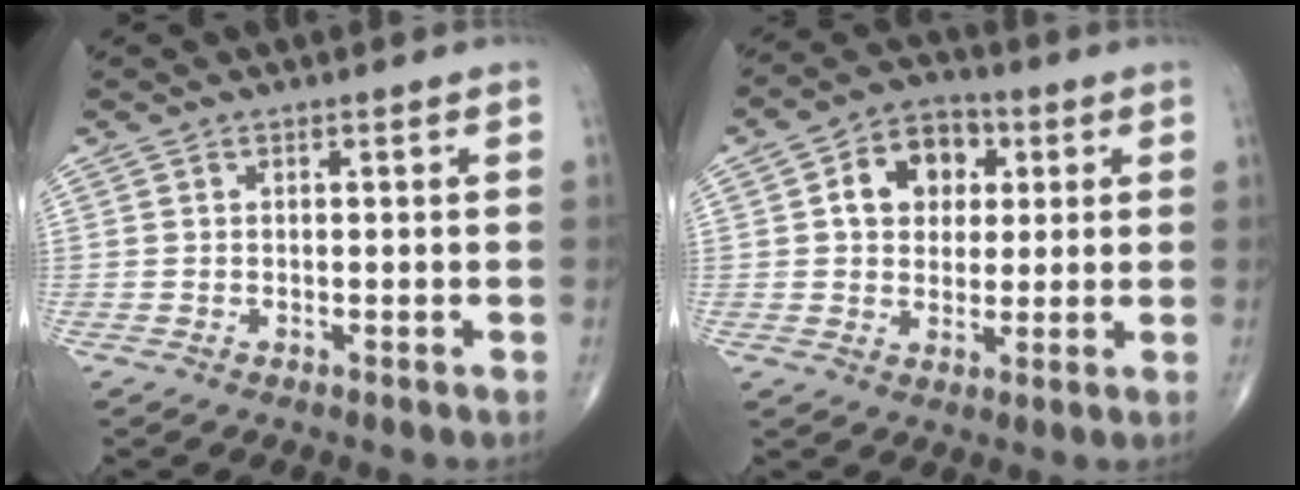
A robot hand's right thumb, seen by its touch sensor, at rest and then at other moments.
{"total": 10.3, "force": [2.5, 7.7, 6.3], "torque": [-0.059, 0.005, 0.034]}